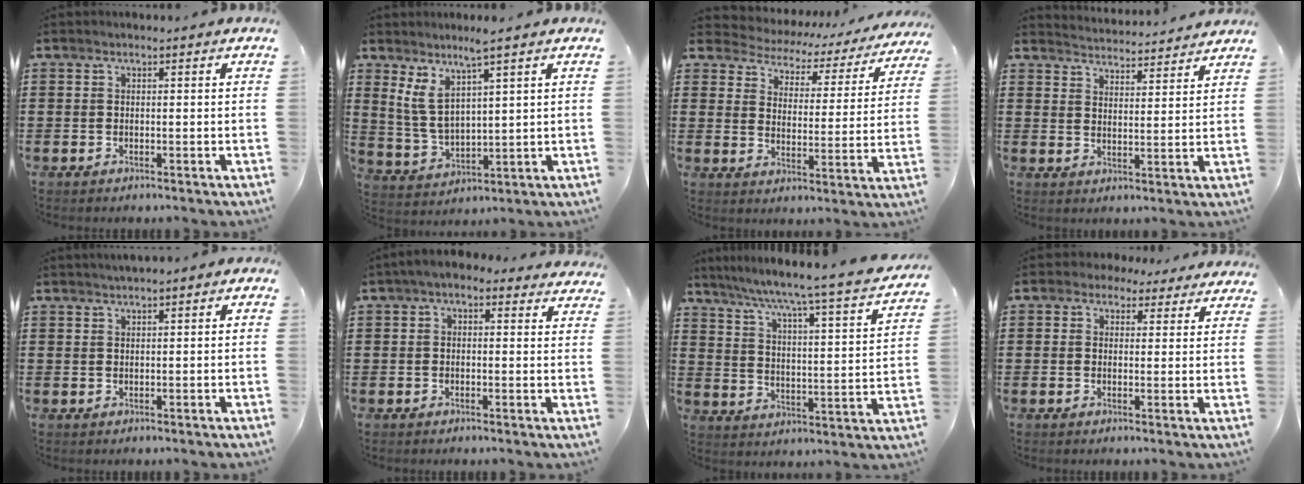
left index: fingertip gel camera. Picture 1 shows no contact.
{"total": 6.4, "force": [3.6, 1.5, 5.0], "torque": [-0.116, -0.011, 0.060]}
{"total": 2.7, "force": [2.6, 0.9, -0.2], "torque": [-0.021, -0.026, 0.033]}
{"total": 3.7, "force": [3.7, -0.4, -0.5], "torque": [-0.005, -0.026, 0.064]}
{"total": 0.5, "force": [0.1, 0.2, 0.4], "torque": [-0.009, 0.001, 0.002]}
{"total": 1.6, "force": [0.1, 1.2, 1.0], "torque": [-0.024, 0.009, -0.002]}
{"total": 5.0, "force": [4.3, -1.2, 2.2], "torque": [-0.065, -0.050, 0.058]}
{"total": 2.3, "force": [1.5, 1.7, 0.4], "torque": [-0.017, 0.010, 0.026]}